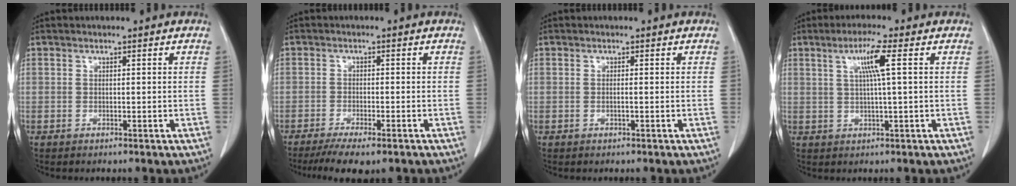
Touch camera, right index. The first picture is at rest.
{"total": 8.1, "force": [-6.2, 1.8, 4.9], "torque": [-0.070, -0.014, -0.094]}
{"total": 0.7, "force": [-0.1, 0.0, 0.6], "torque": [-0.014, 0.000, -0.002]}
{"total": 5.2, "force": [1.6, -0.7, 4.9], "torque": [-0.090, 0.004, 0.028]}